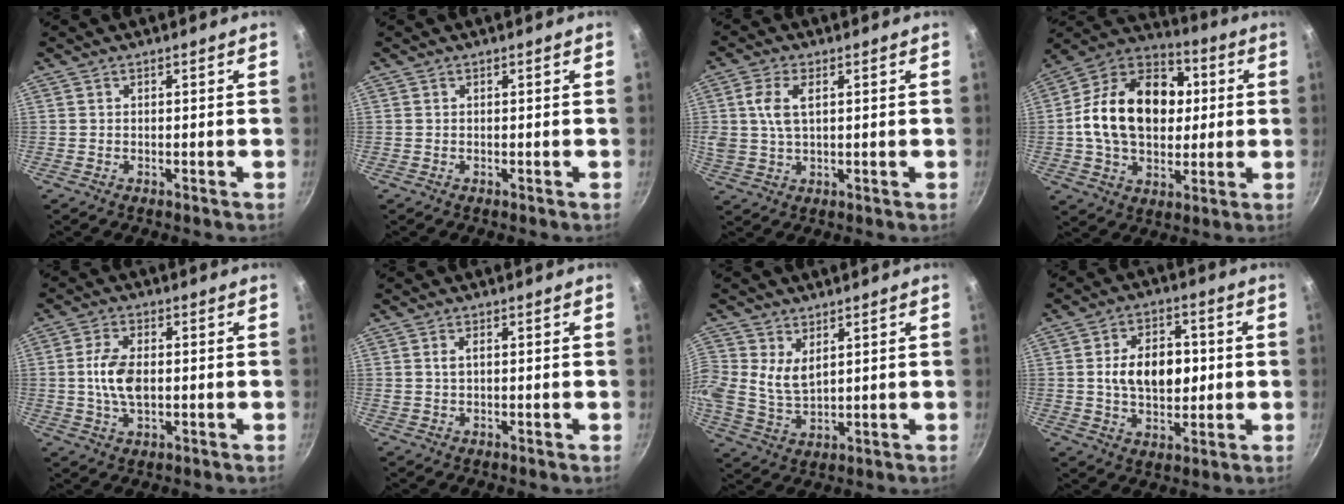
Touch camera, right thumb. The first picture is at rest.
{"total": 0.0}
{"total": 6.8, "force": [1.8, 3.7, 5.5], "torque": [-0.107, 0.006, 0.034]}
{"total": 22.2, "force": [1.9, 15.9, 15.4], "torque": [-0.227, 0.030, 0.020]}
{"total": 7.5, "force": [0.1, 4.1, 6.3], "torque": [-0.120, 0.005, -0.002]}
{"total": 1.6, "force": [0.4, 0.6, 1.4], "torque": [-0.027, 0.002, 0.009]}
{"total": 7.4, "force": [2.8, 4.9, 4.8], "torque": [-0.098, -0.017, 0.056]}
{"total": 12.1, "force": [0.8, 7.9, 9.2], "torque": [-0.117, 0.005, 0.011]}